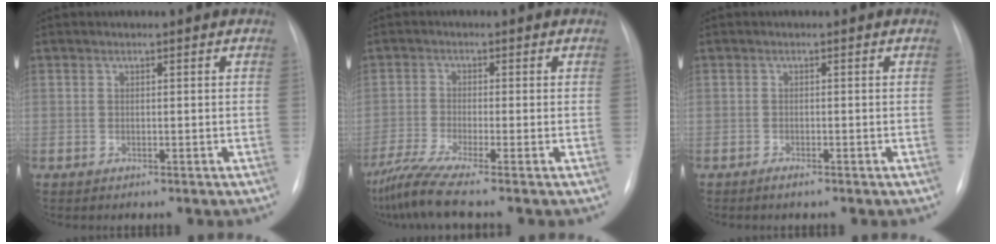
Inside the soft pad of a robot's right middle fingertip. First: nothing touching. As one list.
[{"total": 7.1, "force": [-5.6, -1.3, 4.2], "torque": [-0.080, -0.026, -0.102]}, {"total": 0.7, "force": [-0.5, 0.1, 0.4], "torque": [-0.006, -0.001, -0.006]}]